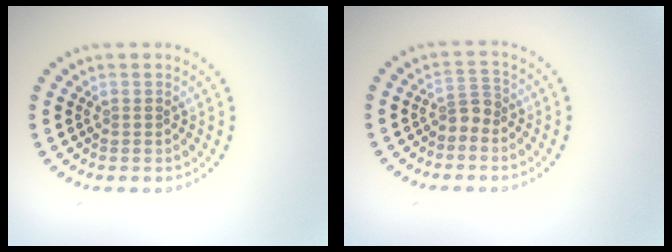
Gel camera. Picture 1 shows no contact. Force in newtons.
{"total": 1.9, "press": 1.3, "slide": 1.3}